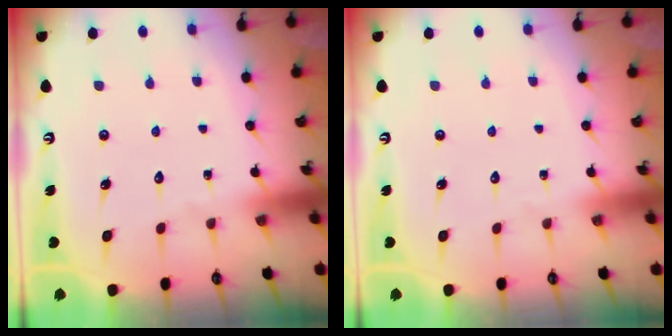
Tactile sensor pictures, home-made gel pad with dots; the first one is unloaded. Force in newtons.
{"total": 0.0}